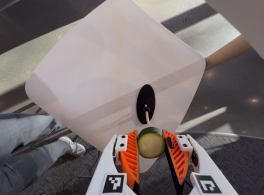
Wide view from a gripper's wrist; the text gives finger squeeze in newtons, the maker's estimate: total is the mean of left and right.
{"total": 9.7, "left": 9.6, "right": 9.8}